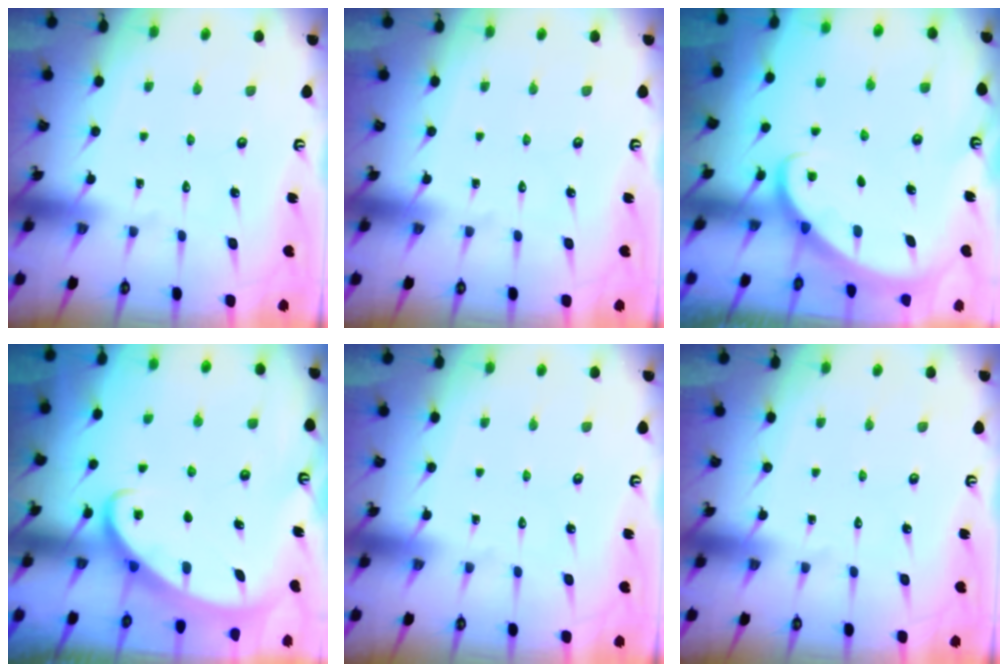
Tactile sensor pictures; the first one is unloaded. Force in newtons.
{"total": 0.0}
{"total": 2.3, "press": 2.3, "slide": 0.1}
{"total": 2.3, "press": 2.3, "slide": 0.3}
{"total": 0.0}
{"total": 0.0}